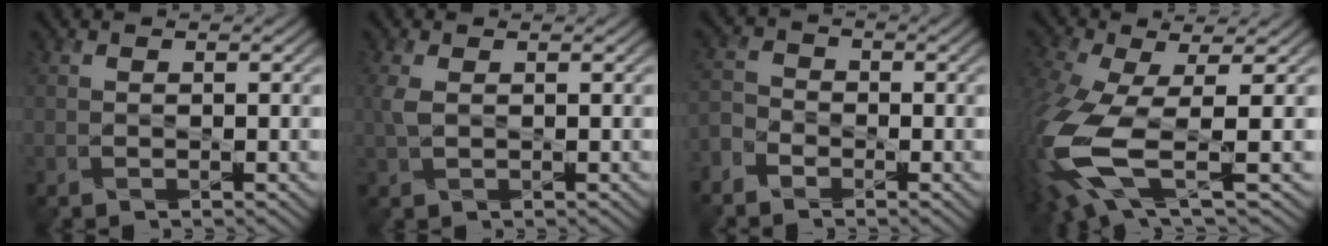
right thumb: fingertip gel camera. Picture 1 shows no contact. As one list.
[{"total": 1.8, "force": [0.4, 0.9, 1.5], "torque": [-0.050, 0.001, 0.009]}, {"total": 3.4, "force": [-2.8, 1.7, 0.6], "torque": [-0.021, -0.005, -0.072]}, {"total": 12.7, "force": [-3.1, 5.0, 11.2], "torque": [-0.295, -0.032, -0.053]}]